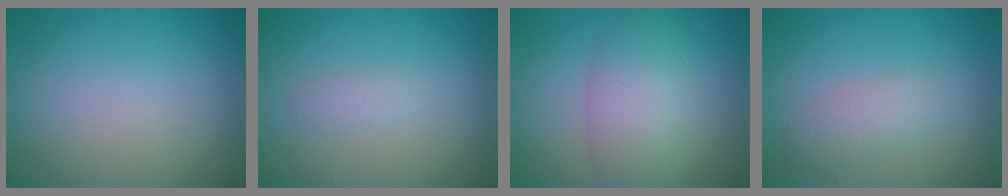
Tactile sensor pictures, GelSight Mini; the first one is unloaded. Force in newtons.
{"total": 1.0, "press": 1.0, "slide": 0.0}
{"total": 5.4, "press": 5.4, "slide": 0.1}
{"total": 2.4, "press": 2.4, "slide": 0.0}